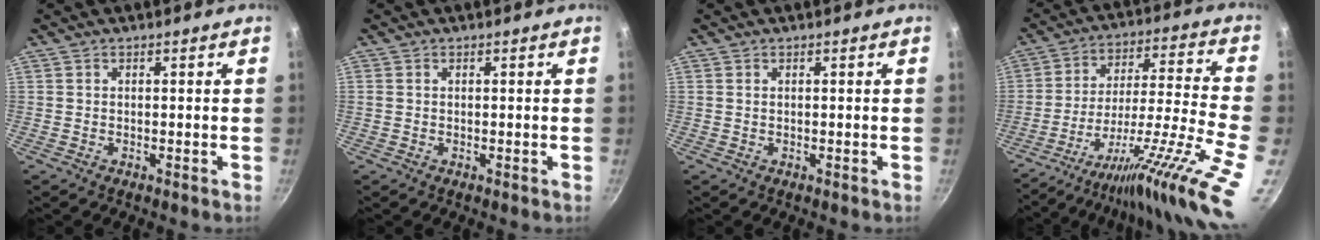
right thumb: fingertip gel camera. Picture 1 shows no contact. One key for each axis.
{"total": 0.6, "fx": 0.1, "fy": 0.5, "fz": 0.3, "tx": -0.006, "ty": 0.002, "tz": 0.002}
{"total": 0.0}
{"total": 23.2, "fx": -13.5, "fy": 1.6, "fz": 18.8, "tx": -0.276, "ty": 0.056, "tz": -0.224}